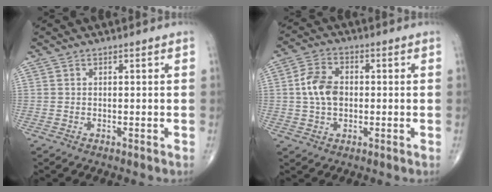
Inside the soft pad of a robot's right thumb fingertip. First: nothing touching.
{"total": 7.4, "force": [0.2, 5.1, 5.4], "torque": [-0.096, 0.012, -0.002]}